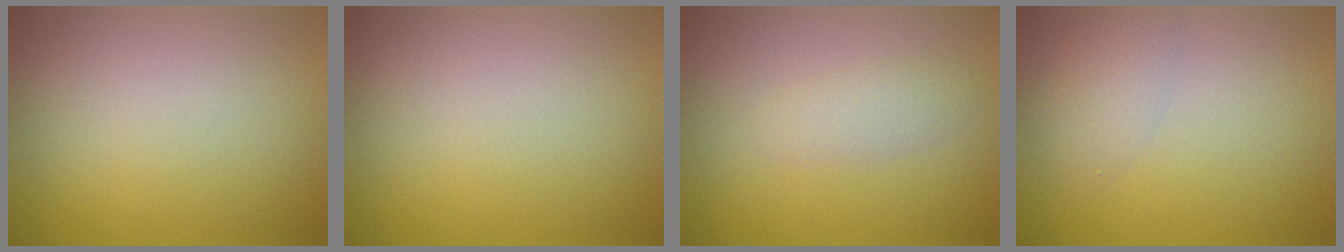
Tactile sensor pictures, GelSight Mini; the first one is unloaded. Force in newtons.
{"total": 0.0}
{"total": 1.5, "press": 1.5, "slide": 0.0}
{"total": 2.1, "press": 2.1, "slide": 0.1}